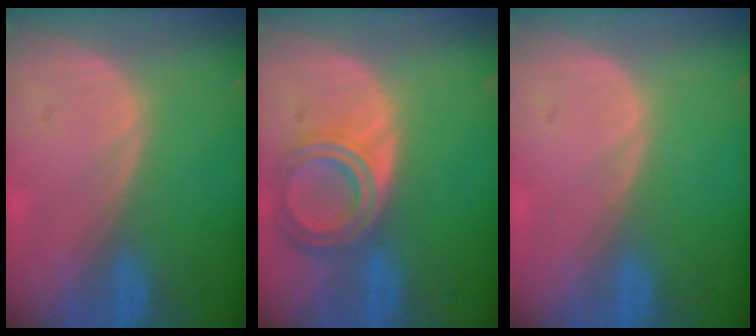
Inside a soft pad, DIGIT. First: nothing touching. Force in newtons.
{"total": 6.6, "press": 5.9, "slide": 2.9}
{"total": 0.0}